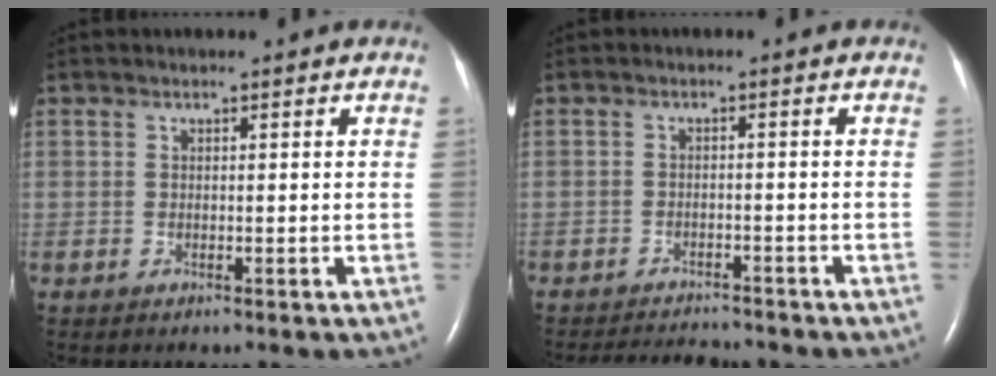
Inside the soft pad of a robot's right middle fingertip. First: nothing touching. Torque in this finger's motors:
{"motor_torque": [0.27, -0.30, 0.00, 0.00]}